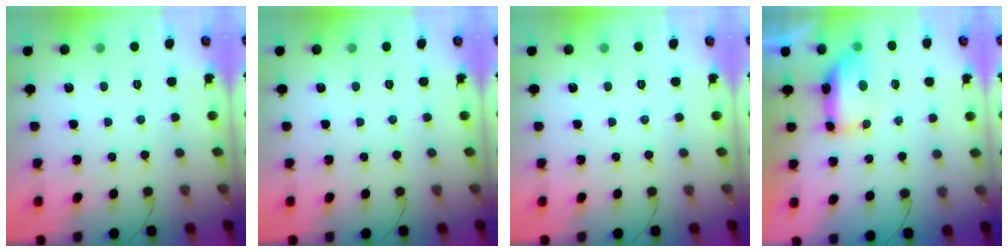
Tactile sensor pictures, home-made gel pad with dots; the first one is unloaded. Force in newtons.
{"total": 0.0}
{"total": 0.0}
{"total": 12.5, "press": 9.3, "slide": 8.3}